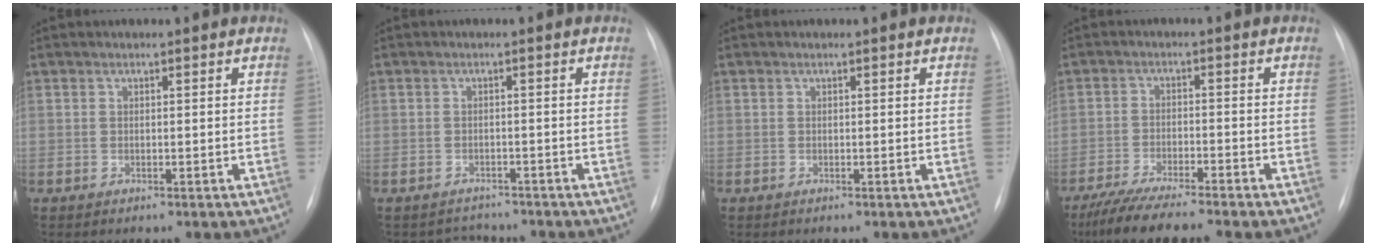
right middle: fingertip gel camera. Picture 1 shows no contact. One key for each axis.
{"total": 2.8, "fx": -2.4, "fy": 1.2, "fz": -0.7, "tx": 0.007, "ty": 0.006, "tz": -0.035}
{"total": 0.0}
{"total": 9.1, "fx": -7.6, "fy": -0.1, "fz": 5.0, "tx": -0.082, "ty": -0.027, "tz": -0.127}